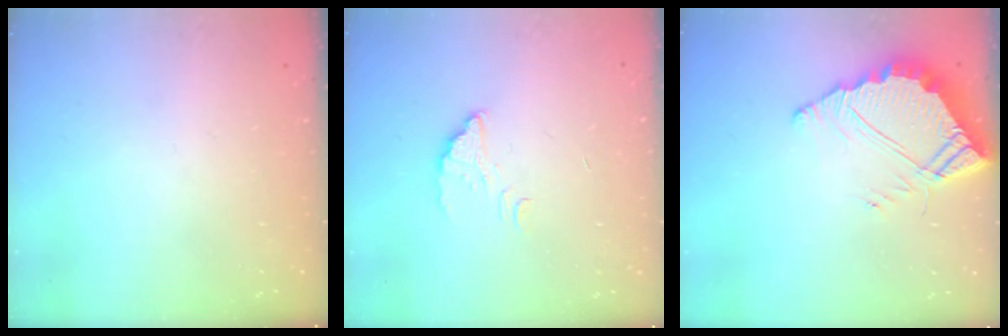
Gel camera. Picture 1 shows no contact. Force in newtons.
{"total": 2.5, "press": 2.5, "slide": 0.2}
{"total": 8.5, "press": 8.5, "slide": 0.8}